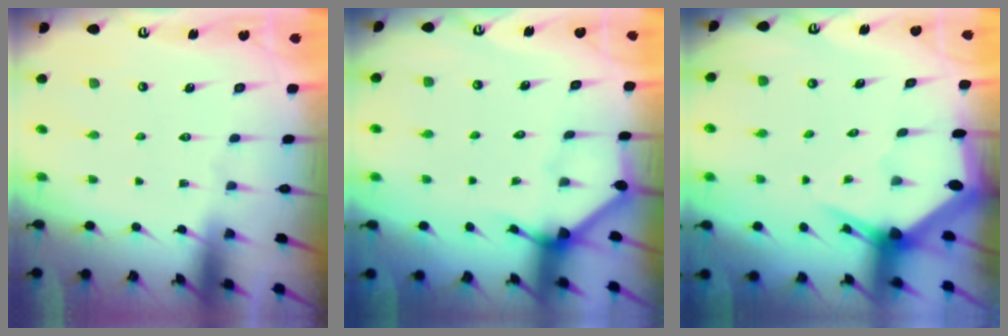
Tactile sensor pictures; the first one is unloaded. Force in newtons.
{"total": 2.5, "press": 2.5, "slide": 0.2}
{"total": 3.3, "press": 3.3, "slide": 0.4}